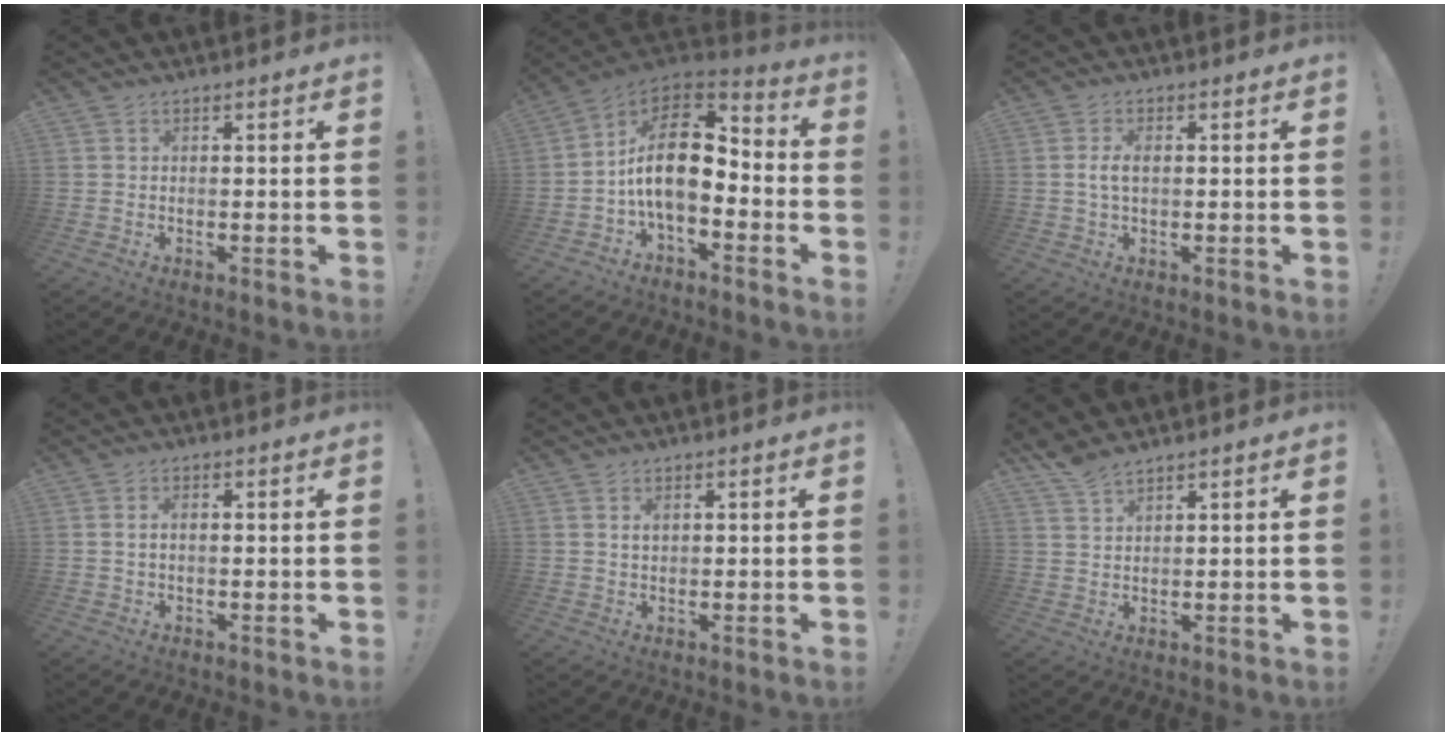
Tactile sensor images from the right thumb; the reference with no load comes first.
{"total": 17.0, "force": [0.3, 9.1, 14.3], "torque": [-0.249, 0.006, 0.007]}
{"total": 3.9, "force": [0.3, 2.0, 3.4], "torque": [-0.063, 0.003, 0.001]}
{"total": 1.9, "force": [0.1, 1.2, 1.5], "torque": [-0.022, 0.004, -0.001]}
{"total": 1.6, "force": [0.7, 1.0, 1.0], "torque": [-0.013, 0.000, 0.011]}
{"total": 4.6, "force": [4.1, 1.0, 1.9], "torque": [-0.036, -0.022, 0.077]}